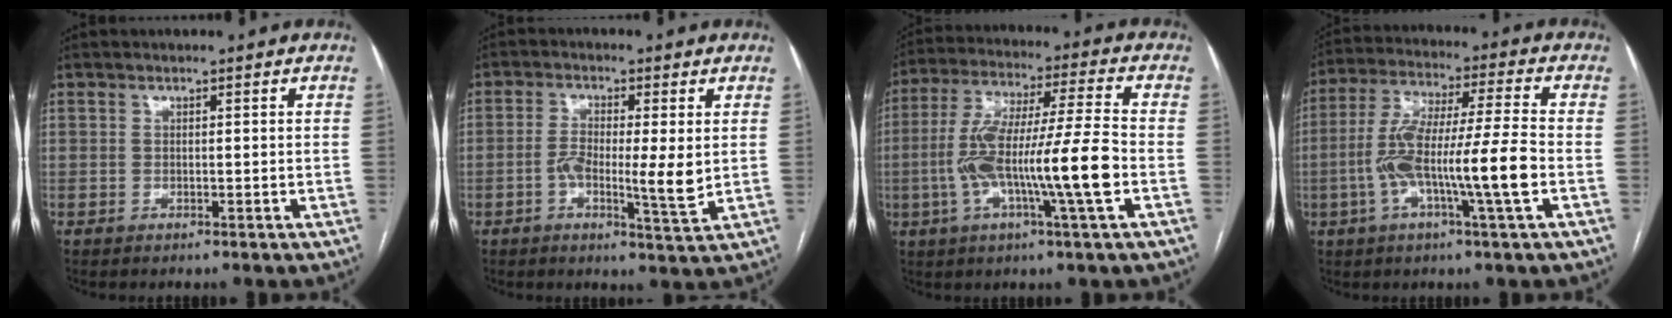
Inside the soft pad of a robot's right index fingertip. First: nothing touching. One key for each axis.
{"total": 7.2, "fx": -0.6, "fy": 1.2, "fz": 7.1, "tx": -0.124, "ty": -0.006, "tz": -0.013}
{"total": 15.8, "fx": -3.5, "fy": 0.1, "fz": 15.4, "tx": -0.291, "ty": 0.004, "tz": -0.068}
{"total": 14.5, "fx": -3.5, "fy": 0.1, "fz": 14.1, "tx": -0.273, "ty": 0.007, "tz": -0.068}